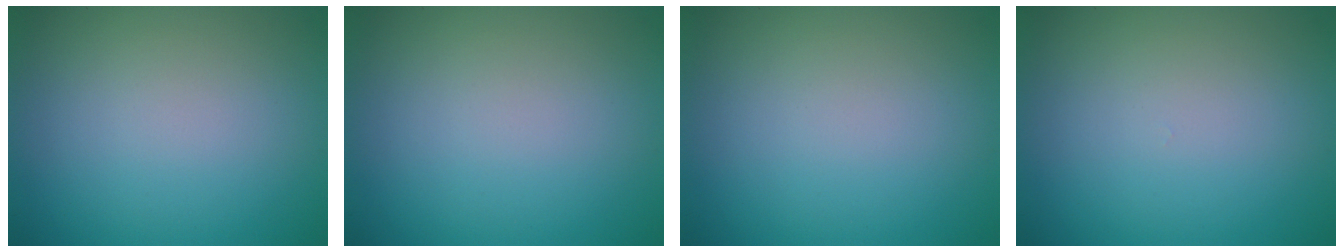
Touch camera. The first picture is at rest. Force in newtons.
{"total": 0.0}
{"total": 0.0}
{"total": 0.0}